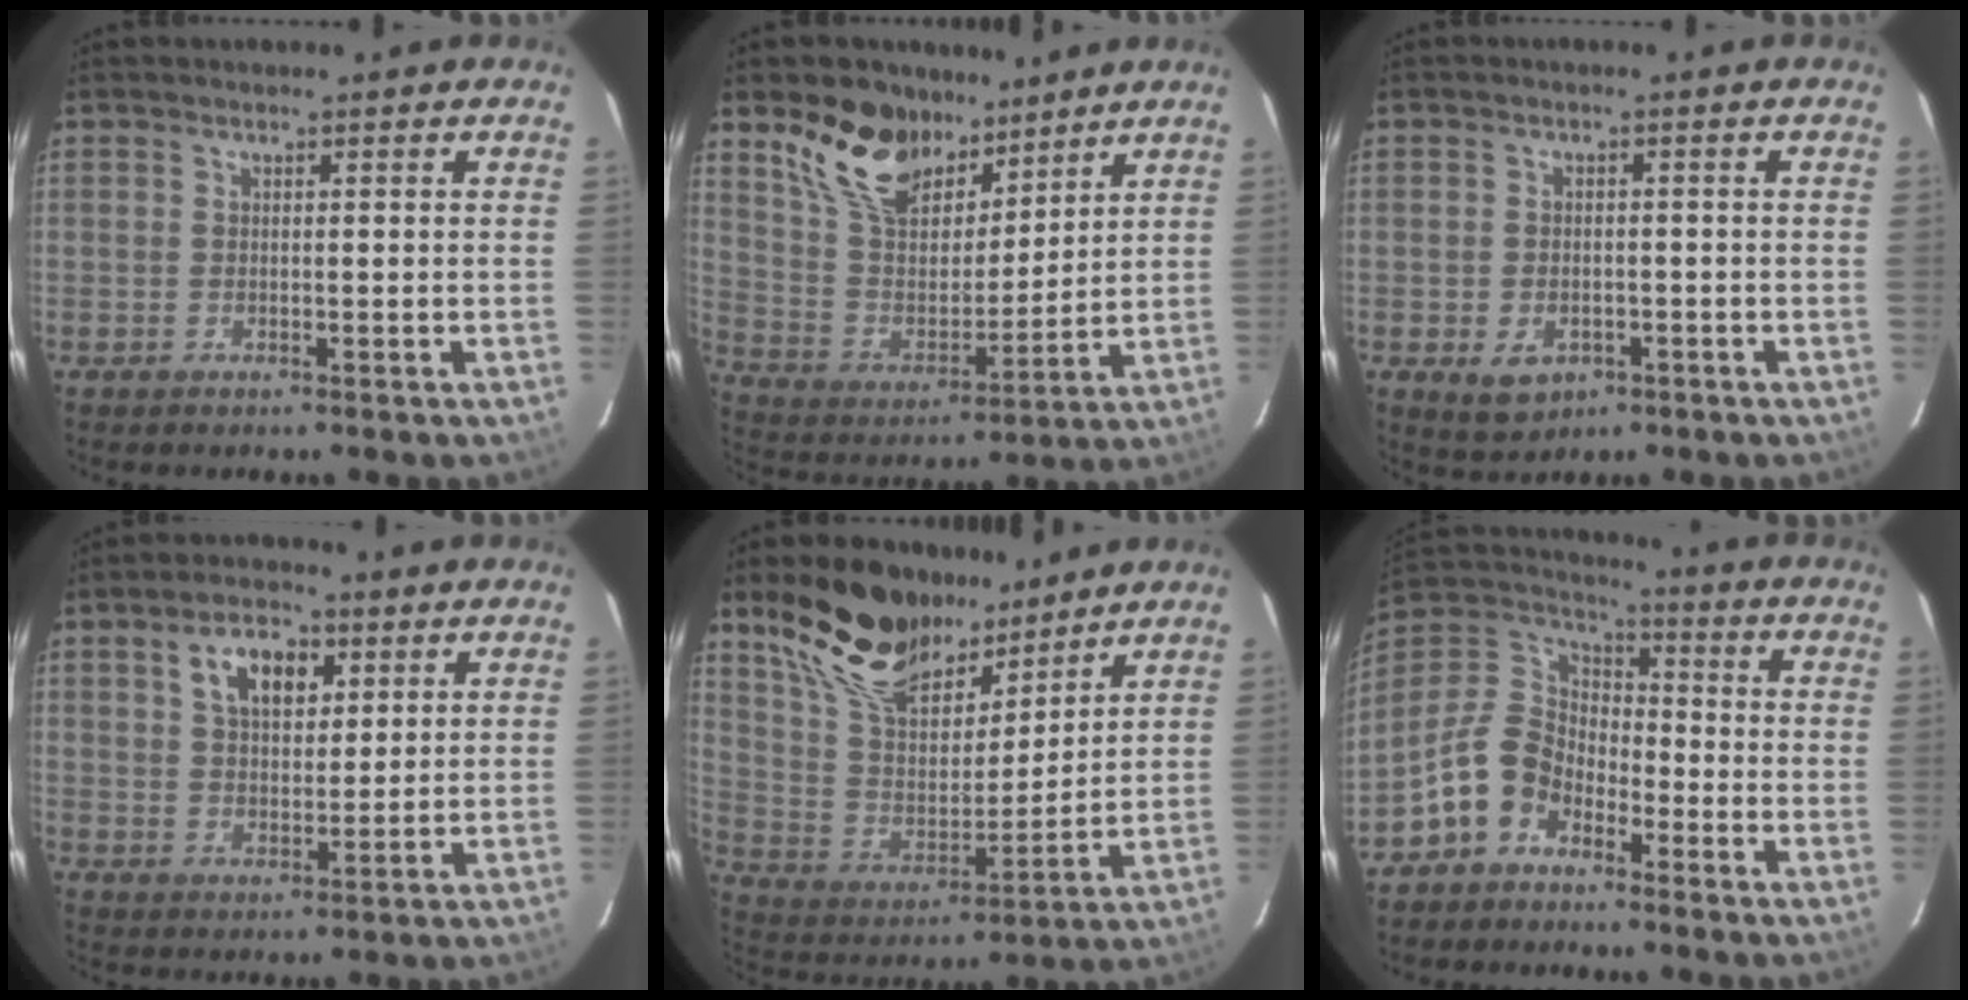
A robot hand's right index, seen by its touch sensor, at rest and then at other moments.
{"total": 15.8, "force": [10.9, 8.5, 7.7], "torque": [-0.170, 0.022, 0.212]}
{"total": 5.3, "force": [-2.2, 4.0, 2.8], "torque": [-0.061, -0.003, -0.024]}
{"total": 8.1, "force": [3.6, 4.5, 5.7], "torque": [-0.099, 0.019, 0.065]}
{"total": 20.3, "force": [14.2, 9.6, 10.8], "torque": [-0.234, 0.033, 0.271]}
{"total": 11.1, "force": [-6.8, 7.5, 4.6], "torque": [-0.108, 0.032, -0.139]}